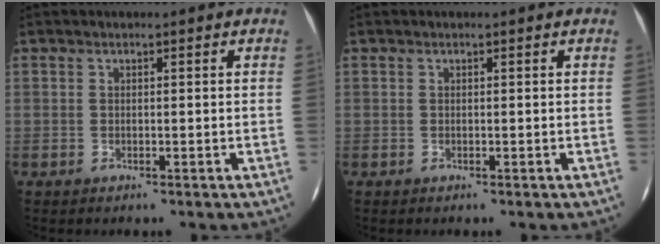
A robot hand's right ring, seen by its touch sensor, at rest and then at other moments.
{"total": 0.0}